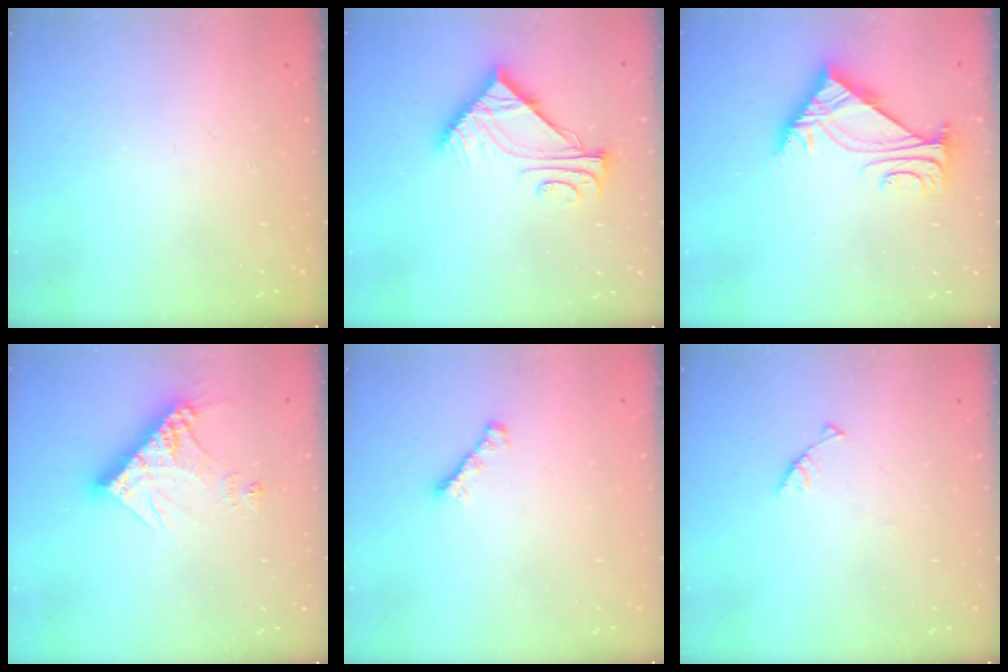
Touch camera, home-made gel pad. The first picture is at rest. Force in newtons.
{"total": 9.1, "press": 9.0, "slide": 0.9}
{"total": 7.2, "press": 7.2, "slide": 1.1}
{"total": 13.2, "press": 13.1, "slide": 1.5}
{"total": 1.6, "press": 1.4, "slide": 0.6}
{"total": 3.0, "press": 3.0, "slide": 0.3}